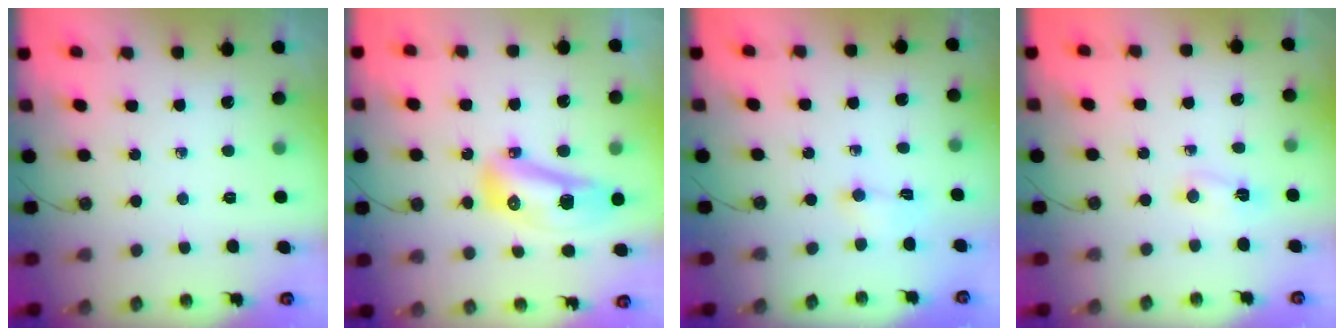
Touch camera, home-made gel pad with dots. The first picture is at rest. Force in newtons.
{"total": 13.5, "press": 13.4, "slide": 1.6}
{"total": 1.6, "press": 1.4, "slide": 0.7}
{"total": 2.1, "press": 2.0, "slide": 0.5}